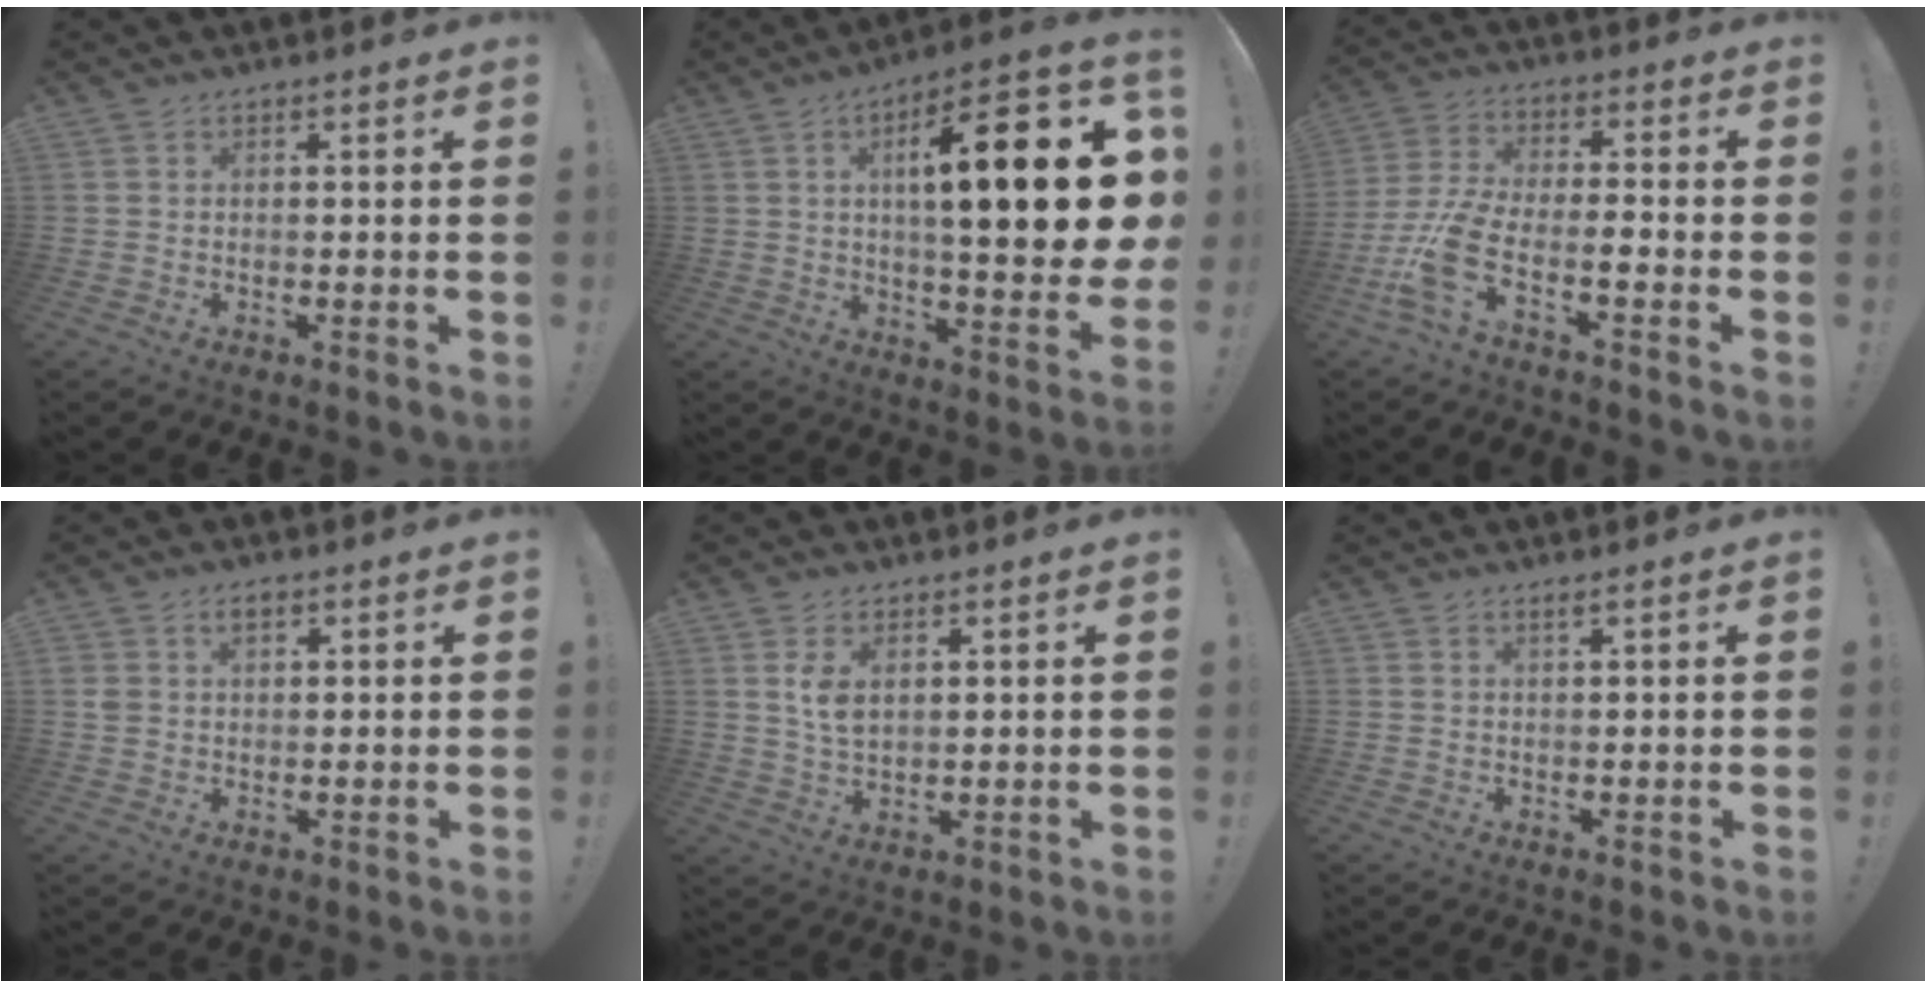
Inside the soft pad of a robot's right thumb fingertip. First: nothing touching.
{"total": 22.3, "force": [4.2, 6.0, 21.0], "torque": [-0.314, -0.011, 0.058]}
{"total": 11.7, "force": [-5.4, 4.6, 9.3], "torque": [-0.202, 0.014, -0.097]}
{"total": 3.2, "force": [1.4, 2.1, 1.9], "torque": [-0.026, -0.001, 0.024]}
{"total": 5.6, "force": [2.2, 3.1, 4.2], "torque": [-0.075, -0.012, 0.037]}
{"total": 1.1, "force": [0.6, 0.1, 0.9], "torque": [-0.019, 0.002, 0.010]}